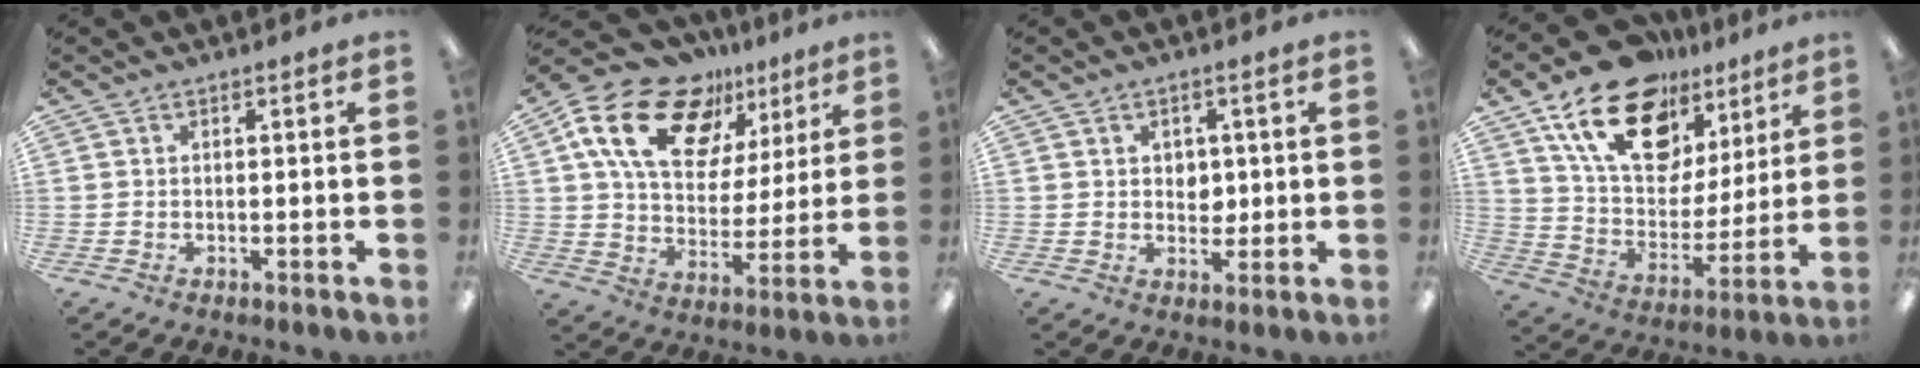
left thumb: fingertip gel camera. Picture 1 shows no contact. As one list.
[{"total": 20.4, "force": [10.9, 12.8, 11.5], "torque": [-0.193, -0.043, 0.197]}, {"total": 3.3, "force": [1.0, 2.7, 1.6], "torque": [-0.020, 0.000, 0.013]}, {"total": 20.8, "force": [13.2, 12.0, 10.7], "torque": [-0.191, -0.061, 0.236]}]